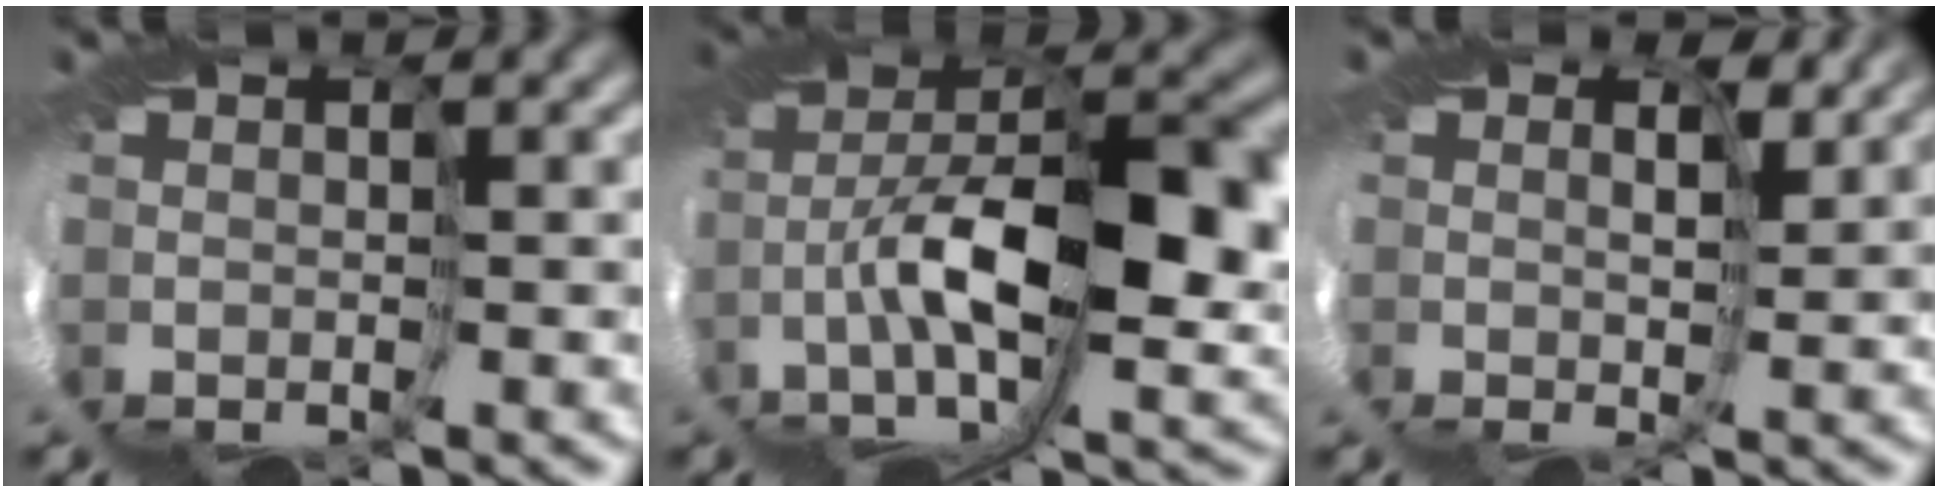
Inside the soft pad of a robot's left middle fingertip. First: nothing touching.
{"total": 8.9, "force": [0.6, 3.8, 8.1], "torque": [-0.167, 0.003, 0.002]}
{"total": 4.6, "force": [3.2, 2.1, 2.6], "torque": [-0.059, 0.010, 0.032]}